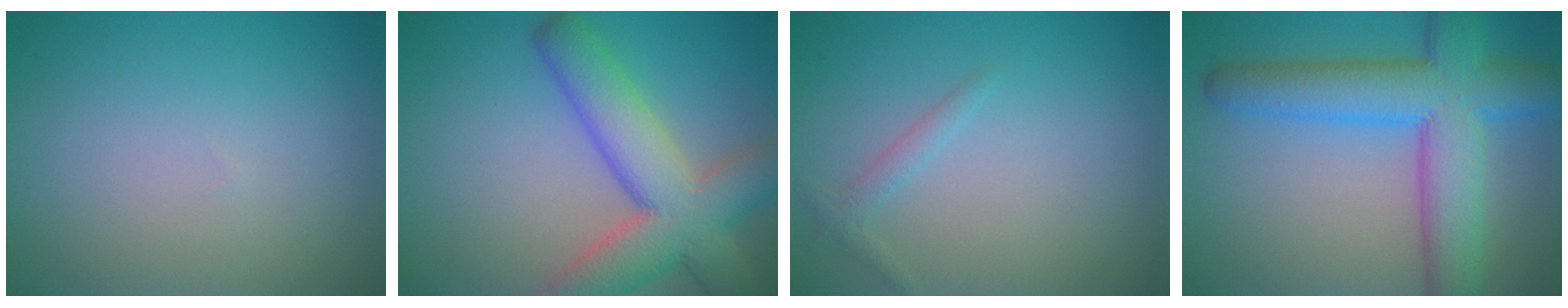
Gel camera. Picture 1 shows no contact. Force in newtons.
{"total": 8.7, "press": 8.7, "slide": 0.5}
{"total": 1.1, "press": 1.1, "slide": 0.0}
{"total": 9.2, "press": 9.2, "slide": 0.2}